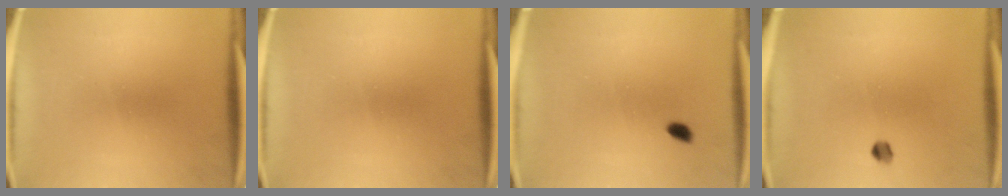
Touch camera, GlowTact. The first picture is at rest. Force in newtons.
{"total": 0.0}
{"total": 1.4}
{"total": 1.7}